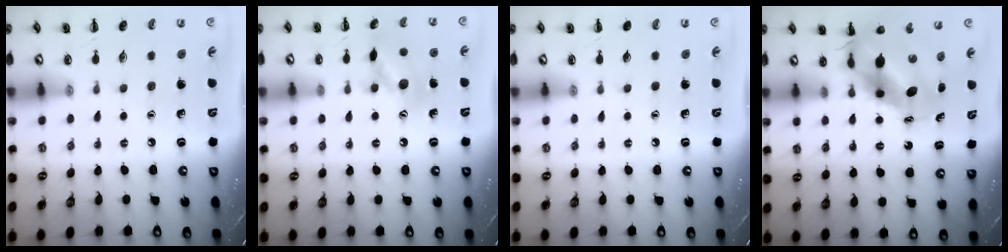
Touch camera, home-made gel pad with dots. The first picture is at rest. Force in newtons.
{"total": 11.1, "press": 11.1, "slide": 0.5}
{"total": 0.0}
{"total": 7.6, "press": 7.4, "slide": 1.8}